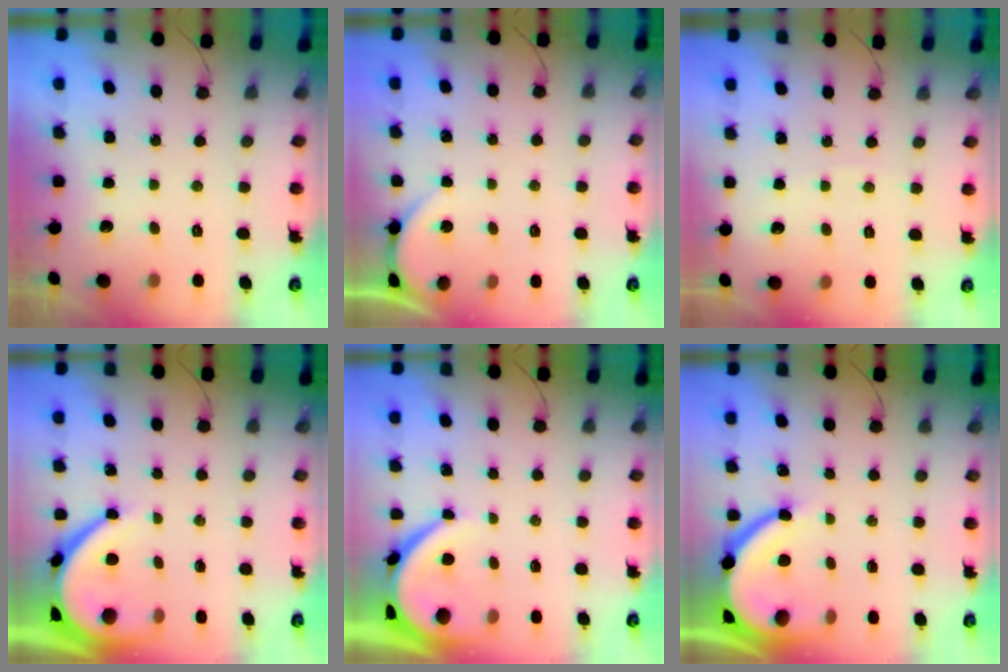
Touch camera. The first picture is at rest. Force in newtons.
{"total": 1.6, "press": 1.6, "slide": 0.1}
{"total": 2.4, "press": 2.3, "slide": 0.3}
{"total": 9.3, "press": 9.2, "slide": 1.2}
{"total": 5.7, "press": 5.7, "slide": 0.4}
{"total": 10.2, "press": 10.1, "slide": 1.1}